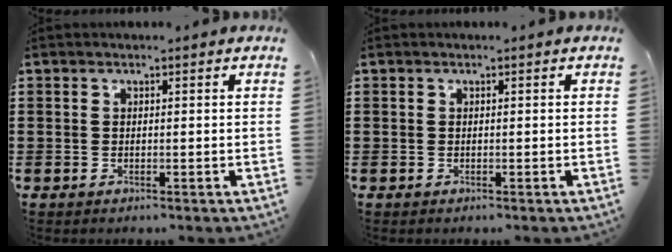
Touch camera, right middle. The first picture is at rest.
{"total": 0.0}